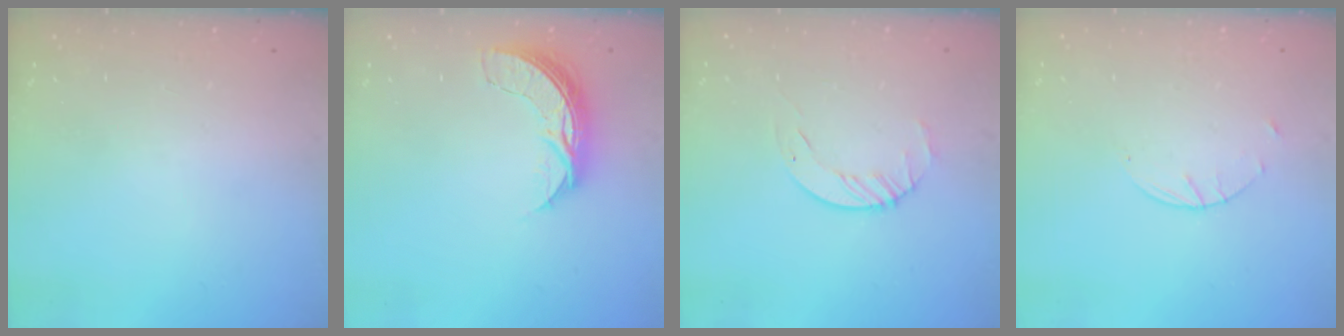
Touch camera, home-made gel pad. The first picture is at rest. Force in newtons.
{"total": 7.2, "press": 7.2, "slide": 0.5}
{"total": 3.4, "press": 3.4, "slide": 0.4}
{"total": 1.7, "press": 1.7, "slide": 0.3}